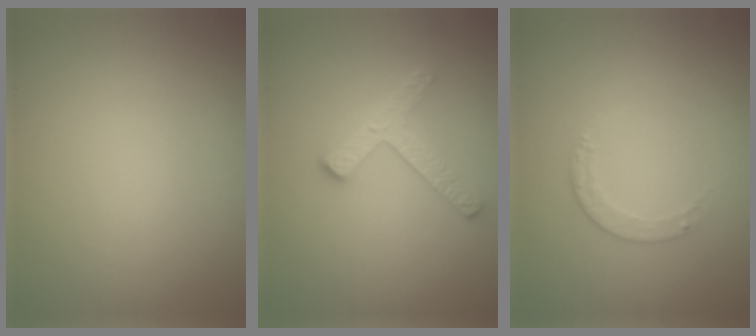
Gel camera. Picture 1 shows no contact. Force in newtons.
{"total": 2.8, "press": 2.5, "slide": 1.3}
{"total": 1.2, "press": 0.9, "slide": 0.9}